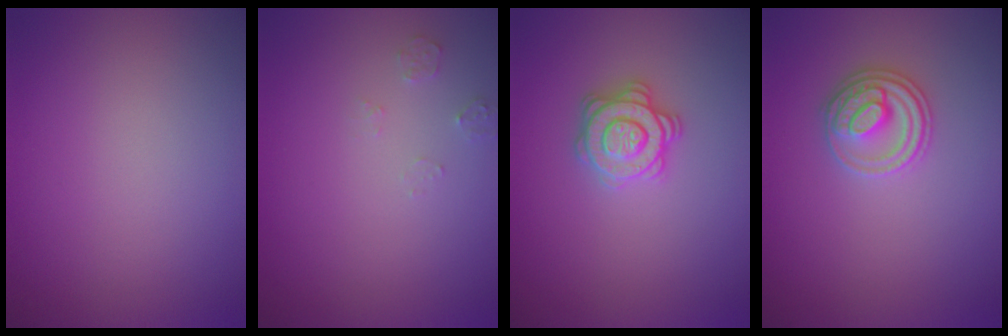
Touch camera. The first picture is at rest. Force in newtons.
{"total": 1.1, "press": 1.1, "slide": 0.1}
{"total": 2.9, "press": 2.9, "slide": 0.4}
{"total": 2.8, "press": 2.7, "slide": 0.5}